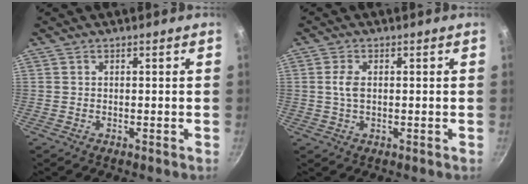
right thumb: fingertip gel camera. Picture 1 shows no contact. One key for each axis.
{"total": 3.2, "fx": 0.3, "fy": 1.8, "fz": 2.6, "tx": -0.056, "ty": 0.003, "tz": 0.005}